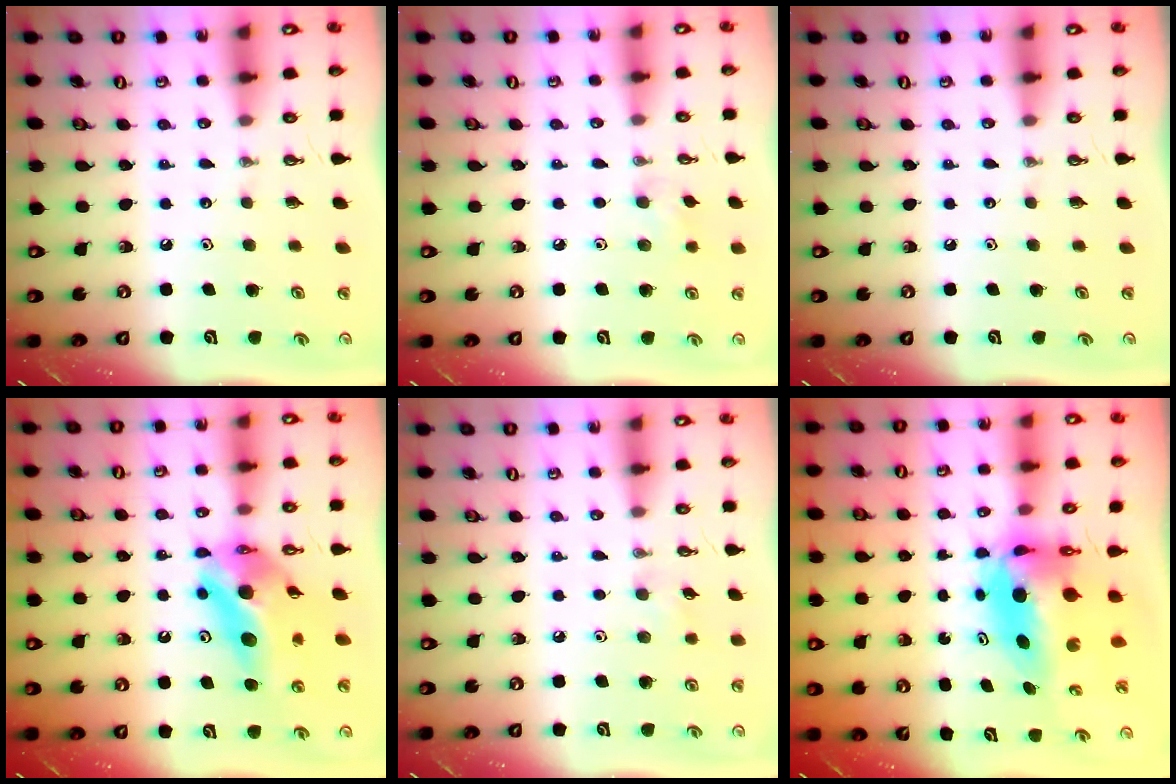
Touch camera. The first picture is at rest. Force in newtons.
{"total": 6.1, "press": 6.0, "slide": 0.9}
{"total": 0.0}
{"total": 14.7, "press": 13.0, "slide": 6.8}
{"total": 6.3, "press": 5.9, "slide": 2.1}
{"total": 8.8, "press": 8.6, "slide": 1.7}